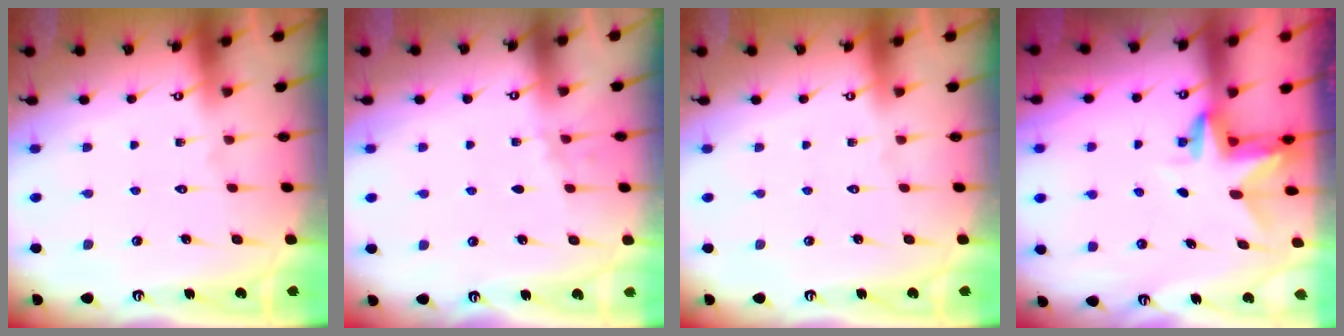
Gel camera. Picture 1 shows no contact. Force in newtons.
{"total": 2.2, "press": 1.4, "slide": 1.7}
{"total": 0.0}
{"total": 2.9, "press": 2.9, "slide": 0.2}